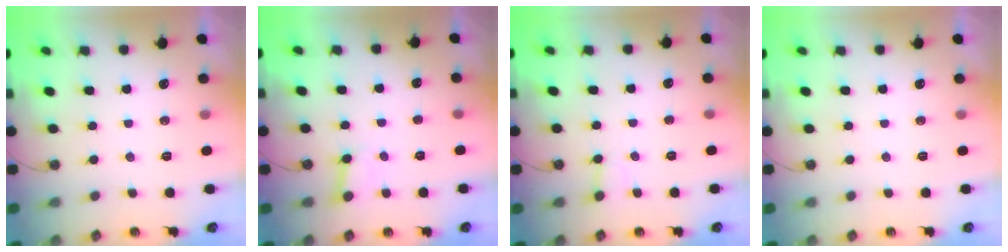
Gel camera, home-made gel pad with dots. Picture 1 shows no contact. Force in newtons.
{"total": 2.7, "press": 2.7, "slide": 0.2}
{"total": 2.5, "press": 2.4, "slide": 0.5}
{"total": 0.0}